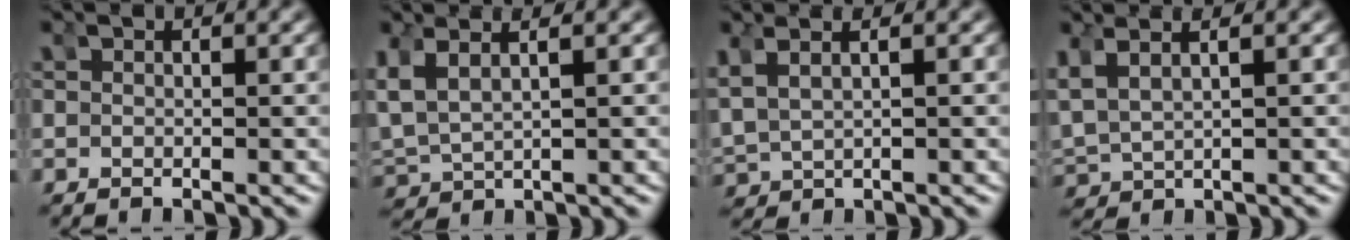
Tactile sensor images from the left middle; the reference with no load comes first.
{"total": 5.9, "force": [1.5, 4.6, 3.5], "torque": [-0.113, -0.011, 0.035]}
{"total": 4.0, "force": [1.2, 2.9, 2.4], "torque": [-0.069, 0.000, 0.031]}
{"total": 5.1, "force": [1.4, 3.8, 3.0], "torque": [-0.094, -0.006, 0.035]}